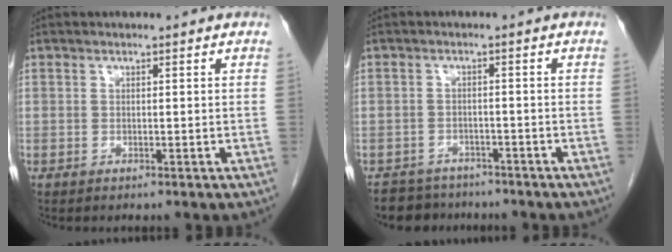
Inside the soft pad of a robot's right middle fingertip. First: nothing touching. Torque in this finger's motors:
{"motor_torque": [-0.02, 0.03, -0.04, -0.01]}